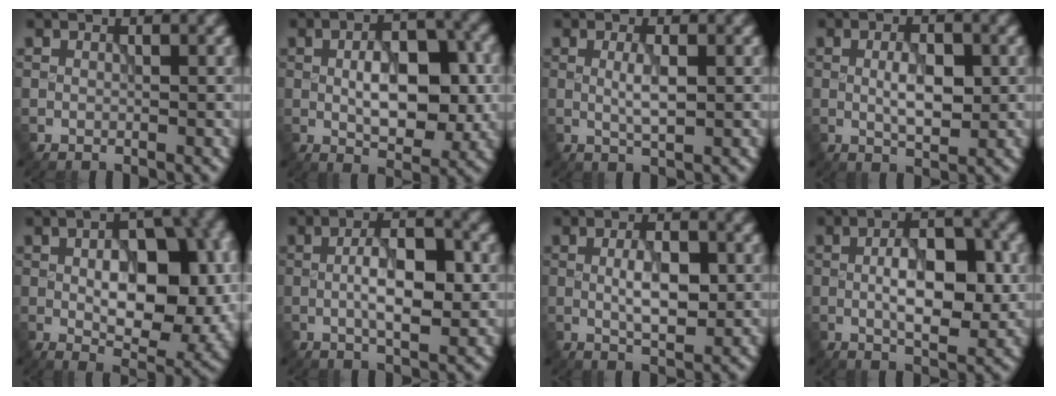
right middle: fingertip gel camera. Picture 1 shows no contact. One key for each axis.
{"total": 7.1, "fx": -0.2, "fy": 3.5, "fz": 6.2, "tx": -0.099, "ty": -0.001, "tz": -0.004}
{"total": 2.1, "fx": 0.1, "fy": 0.4, "fz": 2.1, "tx": -0.042, "ty": 0.001, "tz": 0.002}
{"total": 3.3, "fx": 0.0, "fy": 1.4, "fz": 3.0, "tx": -0.057, "ty": -0.001, "tz": 0.002}
{"total": 10.3, "fx": -0.1, "fy": 5.5, "fz": 8.8, "tx": -0.125, "ty": -0.005, "tz": 0.006}
{"total": 5.2, "fx": -0.4, "fy": 1.9, "fz": 4.9, "tx": -0.089, "ty": 0.003, "tz": -0.010}
{"total": 3.8, "fx": 0.0, "fy": 1.5, "fz": 3.5, "tx": -0.065, "ty": -0.001, "tz": 0.002}
{"total": 6.4, "fx": -0.2, "fy": 2.7, "fz": 5.8, "tx": -0.099, "ty": 0.000, "tz": -0.005}